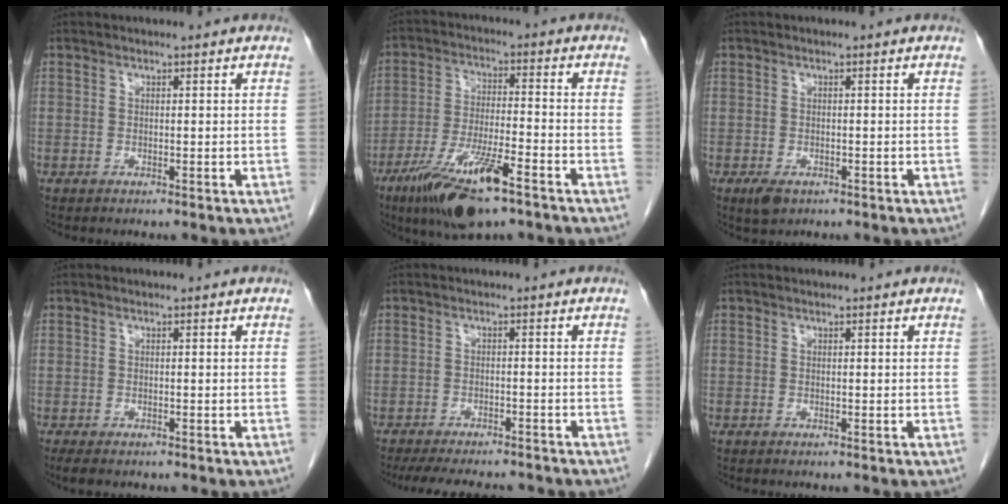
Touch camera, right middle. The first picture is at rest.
{"total": 13.4, "force": [-8.3, 2.4, 10.3], "torque": [-0.196, -0.024, -0.142]}
{"total": 2.4, "force": [-1.3, 1.3, 1.6], "torque": [-0.035, -0.004, -0.015]}
{"total": 2.4, "force": [-1.8, 0.9, 1.3], "torque": [-0.025, -0.006, -0.023]}
{"total": 11.4, "force": [-10.0, 3.0, 4.6], "torque": [-0.080, -0.005, -0.134]}
{"total": 0.0}